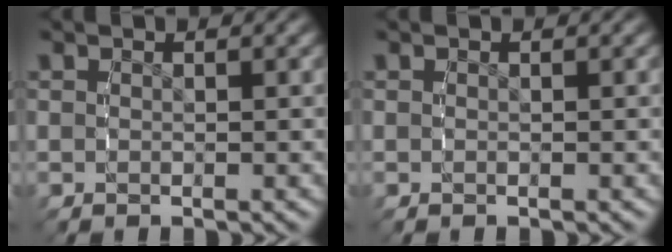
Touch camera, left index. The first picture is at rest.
{"total": 0.0}